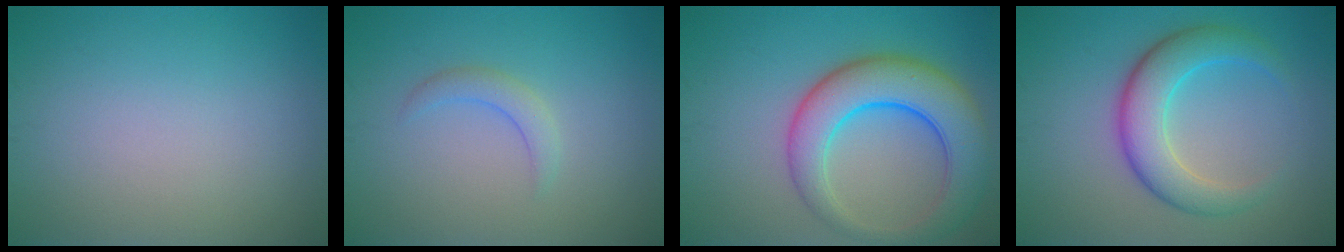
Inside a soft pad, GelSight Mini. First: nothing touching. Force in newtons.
{"total": 1.7, "press": 1.7, "slide": 0.2}
{"total": 8.1, "press": 8.0, "slide": 0.5}
{"total": 5.6, "press": 5.6, "slide": 0.1}